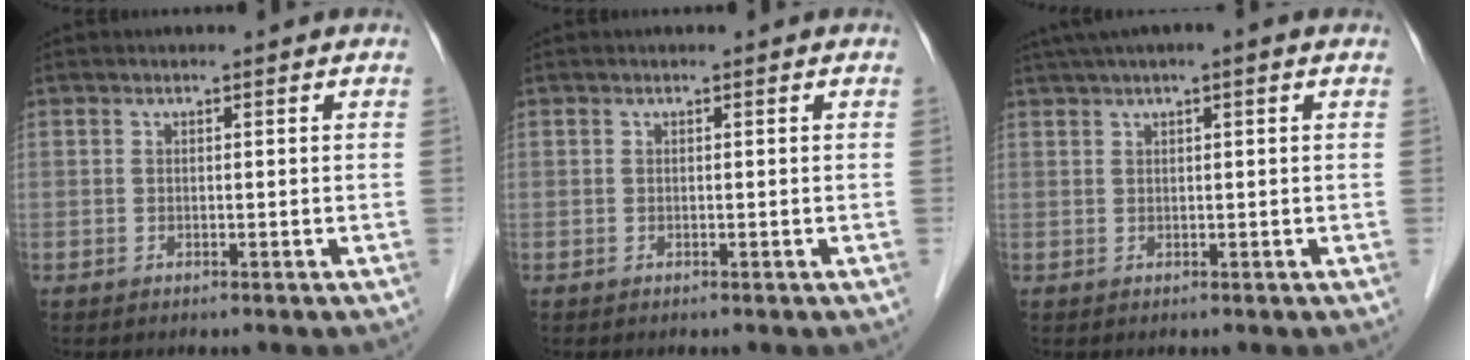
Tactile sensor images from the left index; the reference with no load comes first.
{"total": 0.0}
{"total": 5.2, "force": [3.4, 0.2, 3.9], "torque": [-0.070, 0.034, 0.055]}